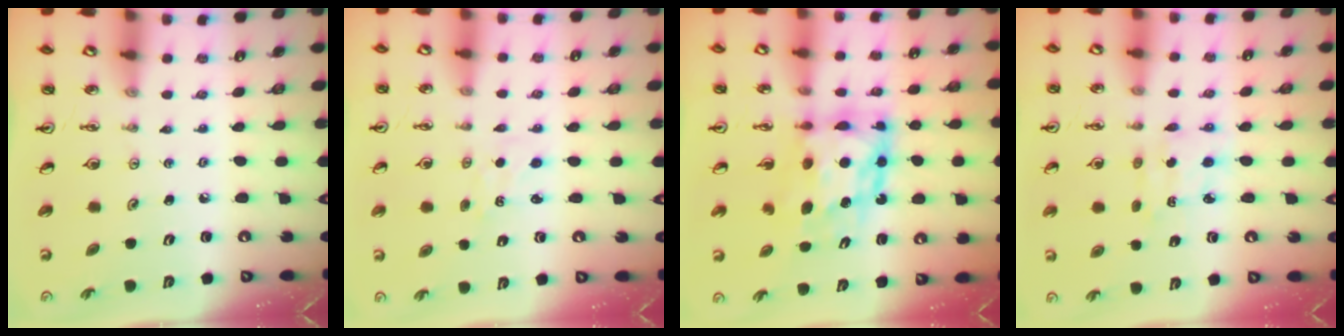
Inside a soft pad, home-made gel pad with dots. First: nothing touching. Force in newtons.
{"total": 1.6, "press": 1.5, "slide": 0.3}
{"total": 9.8, "press": 9.7, "slide": 1.5}
{"total": 2.9, "press": 2.9, "slide": 0.2}